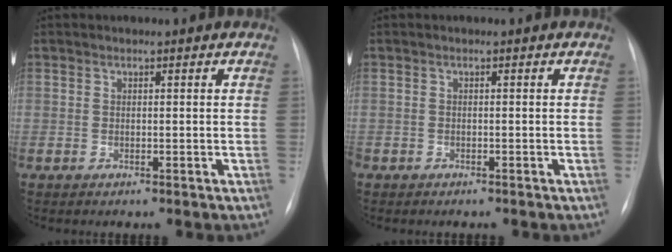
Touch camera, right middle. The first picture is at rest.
{"total": 0.9, "force": [-0.7, 0.5, 0.1], "torque": [-0.007, 0.002, -0.012]}